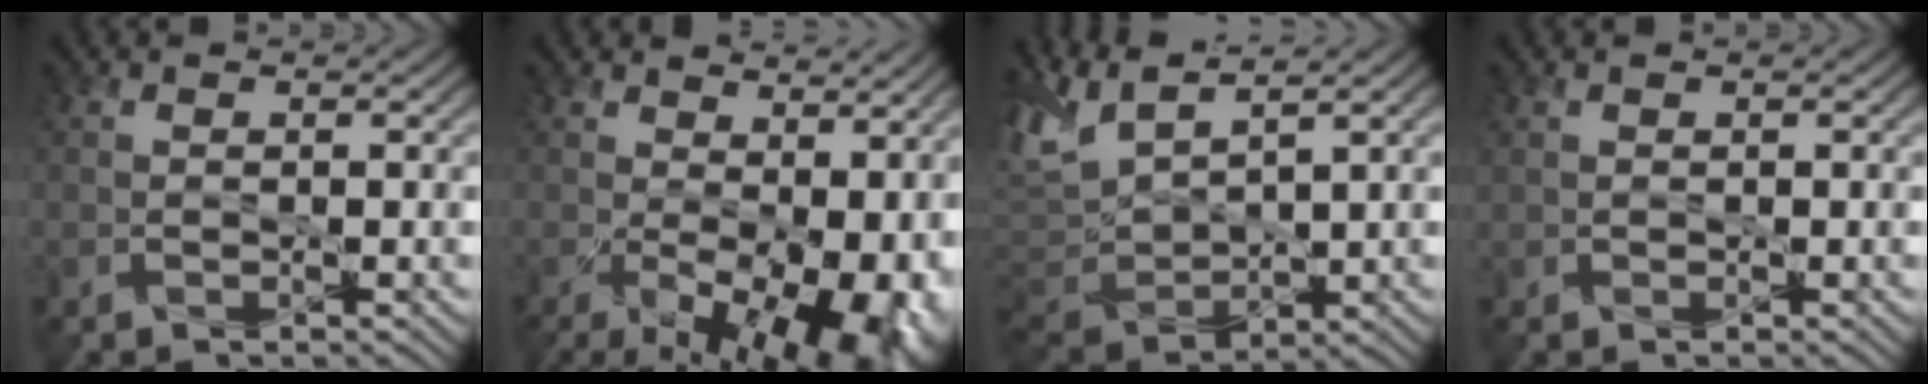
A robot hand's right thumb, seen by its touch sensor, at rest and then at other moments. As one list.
[{"total": 14.6, "force": [-1.2, 8.2, 12.1], "torque": [-0.183, -0.044, 0.026]}, {"total": 7.8, "force": [4.5, 2.9, 5.7], "torque": [-0.159, 0.010, 0.087]}, {"total": 0.6, "force": [0.4, 0.4, 0.1], "torque": [-0.009, 0.004, 0.011]}]